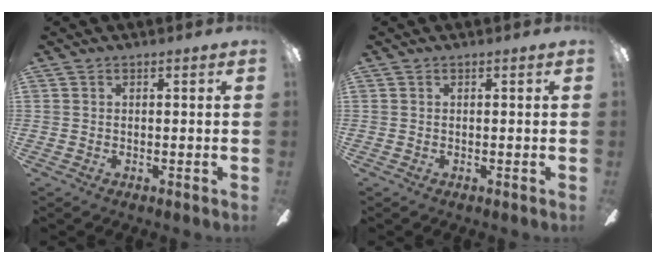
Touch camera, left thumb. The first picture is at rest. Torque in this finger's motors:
{"motor_torque": [0.01, 0.01, -0.08, 0.09, 0.00]}